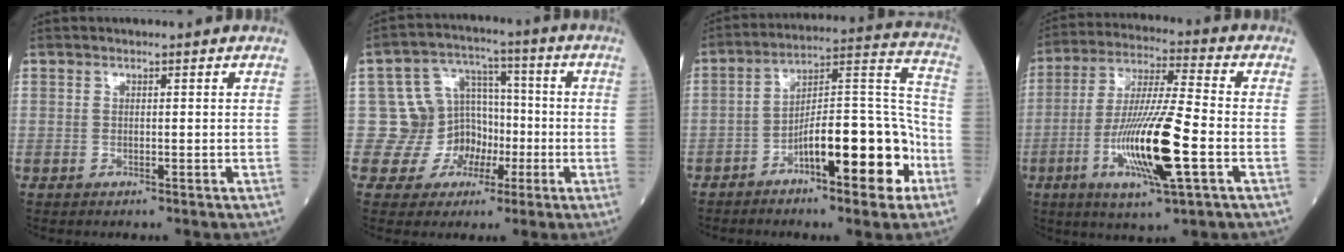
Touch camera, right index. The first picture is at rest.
{"total": 8.6, "force": [-2.0, 8.2, 1.4], "torque": [-0.007, 0.034, -0.026]}
{"total": 15.5, "force": [-7.0, 3.6, 13.3], "torque": [-0.205, 0.031, -0.104]}
{"total": 15.2, "force": [-4.5, 1.0, 14.5], "torque": [-0.283, -0.013, -0.081]}